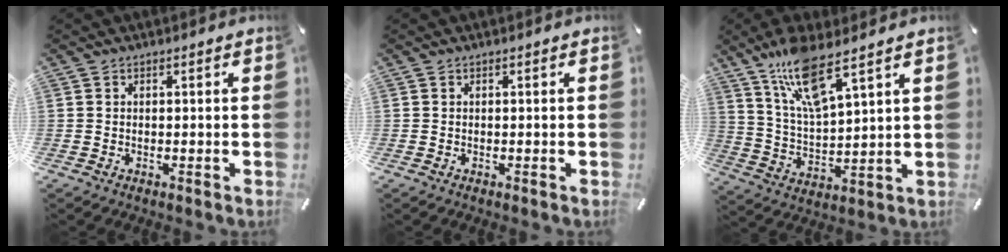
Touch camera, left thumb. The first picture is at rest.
{"total": 0.0}
{"total": 12.7, "force": [9.4, 2.9, 8.1], "torque": [-0.173, -0.033, 0.169]}